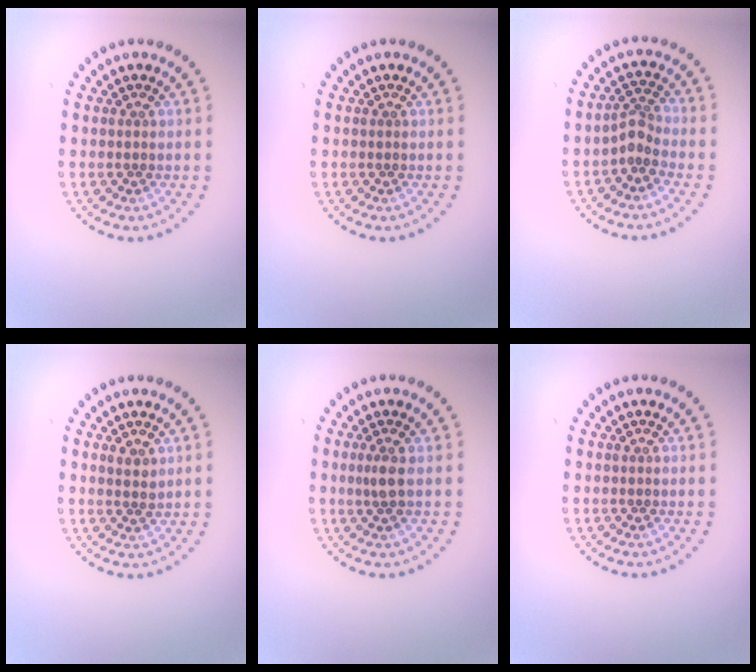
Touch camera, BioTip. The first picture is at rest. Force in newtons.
{"total": 0.0}
{"total": 1.9, "press": 1.4, "slide": 1.3}
{"total": 1.1, "press": 1.0, "slide": 0.5}
{"total": 1.4, "press": 1.0, "slide": 0.9}
{"total": 0.0}